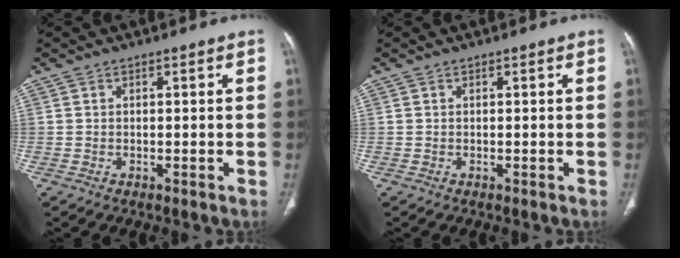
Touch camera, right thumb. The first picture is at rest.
{"total": 0.0}